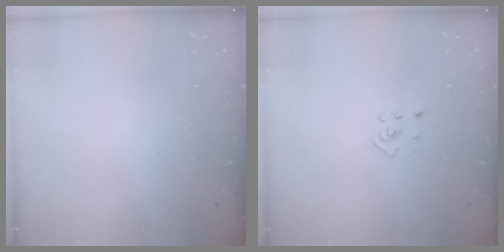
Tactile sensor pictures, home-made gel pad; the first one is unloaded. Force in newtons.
{"total": 2.5, "press": 2.4, "slide": 0.8}